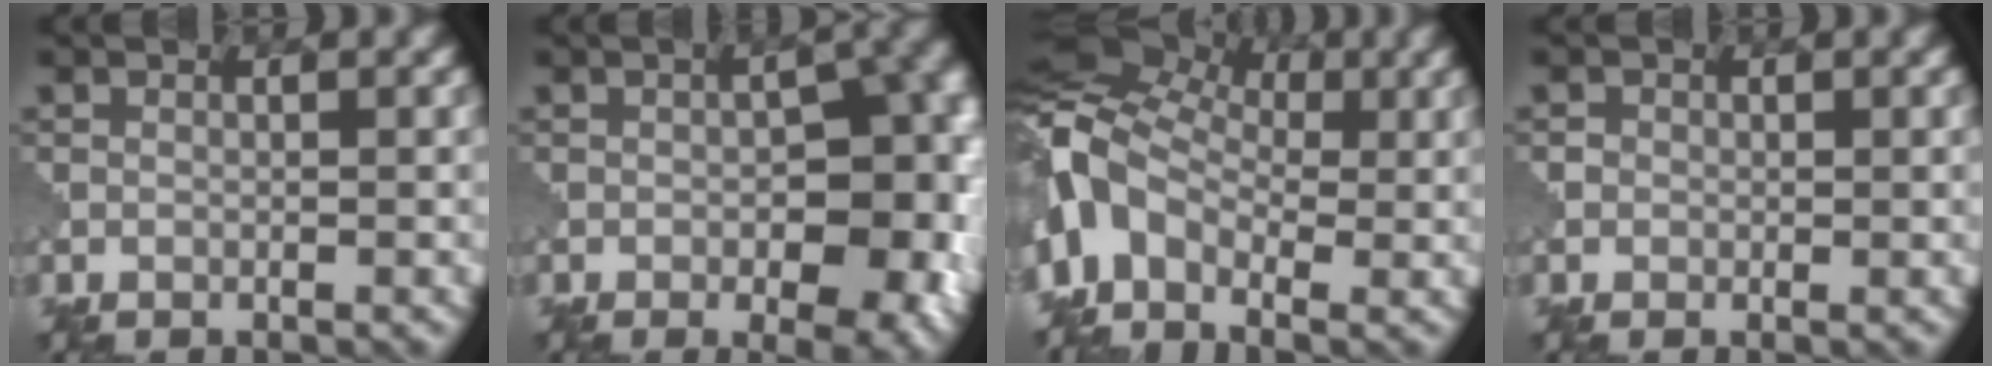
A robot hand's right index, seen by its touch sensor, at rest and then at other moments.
{"total": 9.2, "force": [-2.5, 4.5, 7.6], "torque": [-0.077, -0.001, -0.031]}
{"total": 8.9, "force": [-0.1, 6.5, 6.1], "torque": [-0.140, 0.011, -0.013]}
{"total": 0.9, "force": [0.0, 0.9, 0.1], "torque": [0.002, -0.002, 0.006]}